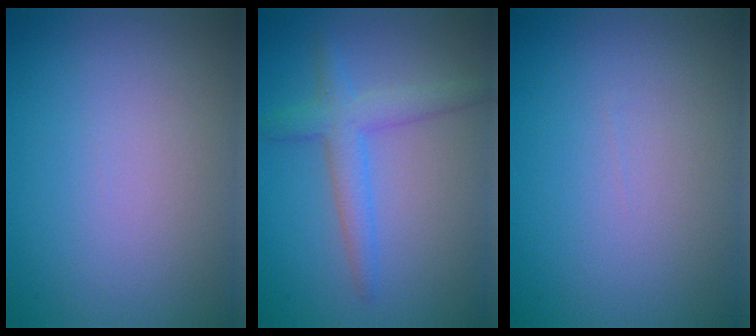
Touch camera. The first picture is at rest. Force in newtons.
{"total": 2.6, "press": 2.6, "slide": 0.2}
{"total": 0.0}